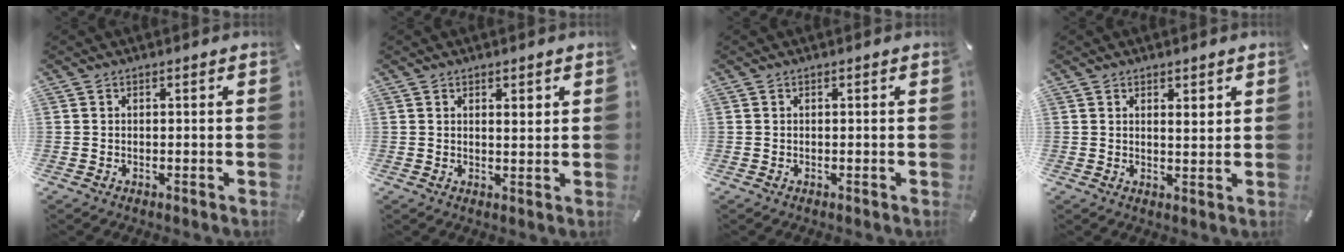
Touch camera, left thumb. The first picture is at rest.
{"total": 2.1, "force": [1.4, 0.9, 1.3], "torque": [-0.020, -0.003, 0.023]}
{"total": 0.0}
{"total": 2.6, "force": [1.8, 1.1, 1.5], "torque": [-0.015, -0.010, 0.029]}